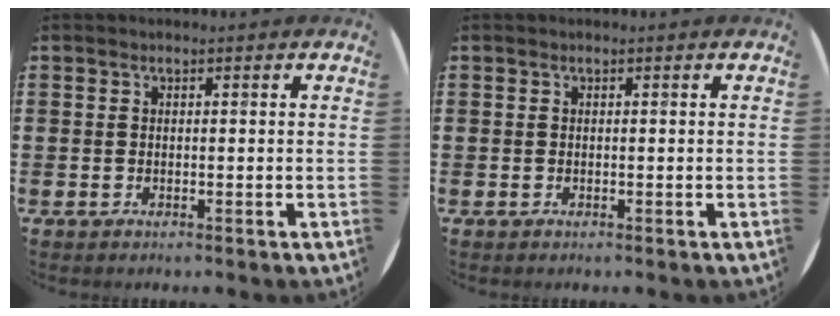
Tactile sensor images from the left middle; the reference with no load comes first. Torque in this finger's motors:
{"motor_torque": [-0.04, 0.00, 0.00, 0.00]}